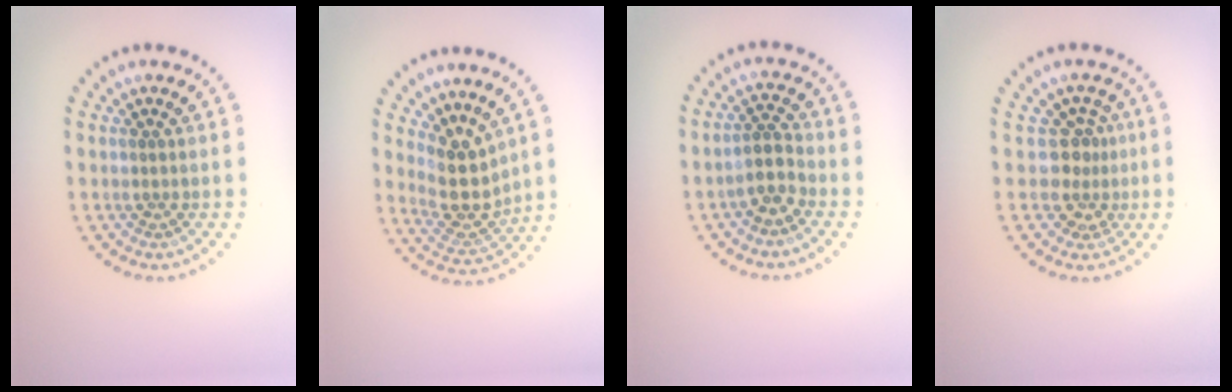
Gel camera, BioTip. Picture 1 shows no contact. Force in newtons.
{"total": 4.0, "press": 3.1, "slide": 2.5}
{"total": 2.5, "press": 2.1, "slide": 1.4}
{"total": 2.8, "press": 2.0, "slide": 2.0}